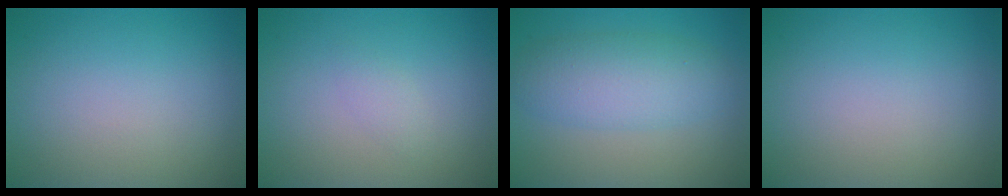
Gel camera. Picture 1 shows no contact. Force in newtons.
{"total": 1.0, "press": 1.0, "slide": 0.0}
{"total": 4.9, "press": 4.9, "slide": 0.1}
{"total": 0.0}